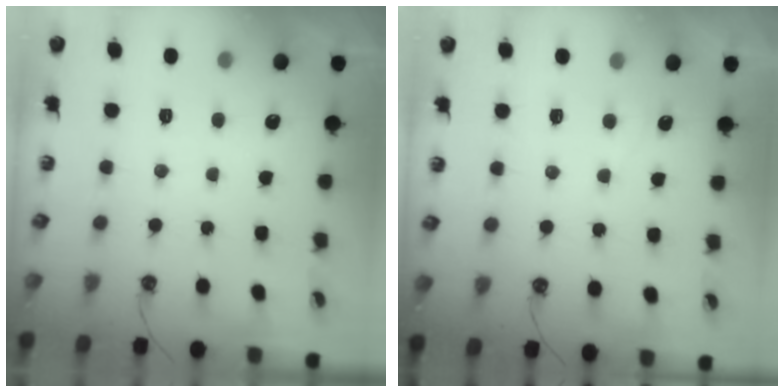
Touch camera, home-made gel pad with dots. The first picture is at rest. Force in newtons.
{"total": 1.9, "press": 1.9, "slide": 0.4}